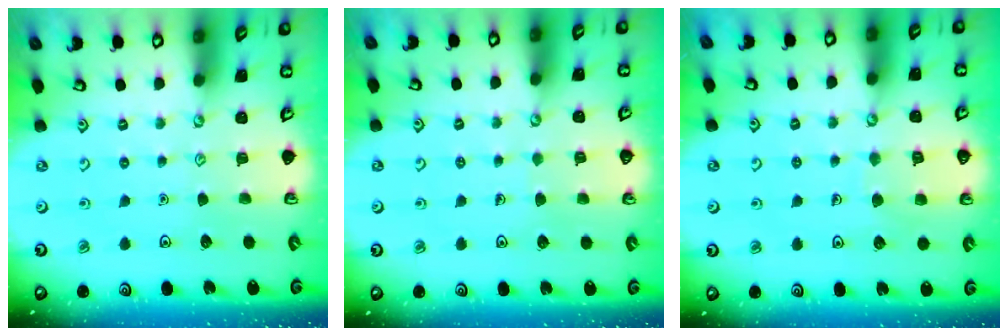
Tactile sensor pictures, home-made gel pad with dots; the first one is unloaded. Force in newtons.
{"total": 2.5, "press": 2.5, "slide": 0.2}
{"total": 6.6, "press": 6.6, "slide": 0.5}